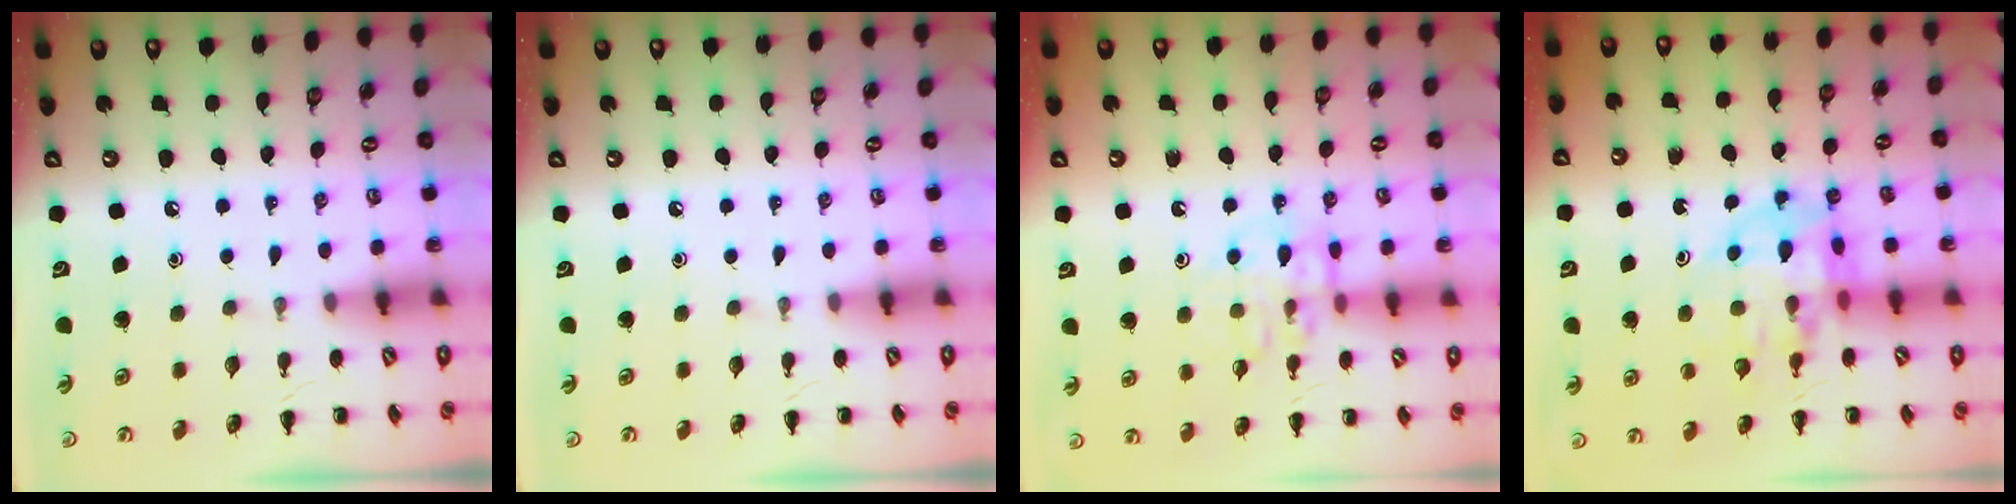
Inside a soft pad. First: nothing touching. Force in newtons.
{"total": 0.0}
{"total": 11.5, "press": 11.4, "slide": 0.9}
{"total": 11.4, "press": 11.0, "slide": 3.3}